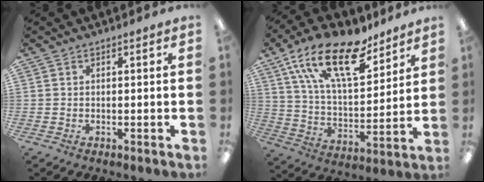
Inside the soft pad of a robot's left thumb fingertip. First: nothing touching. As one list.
[{"total": 21.6, "force": [13.8, 9.1, 13.8], "torque": [-0.257, -0.069, 0.242]}]